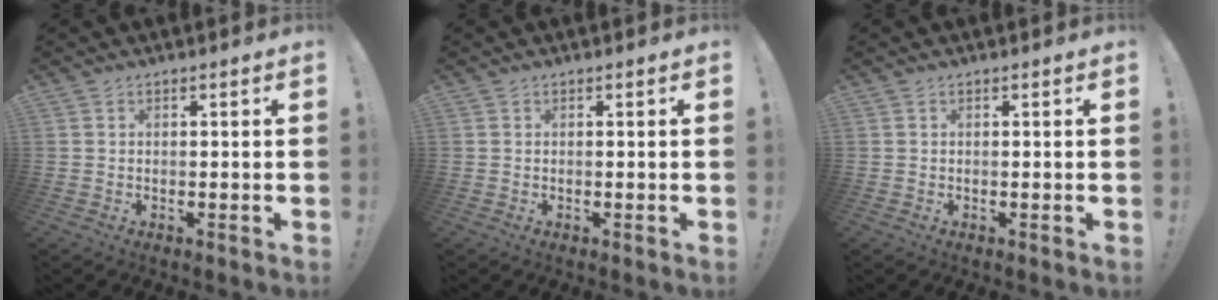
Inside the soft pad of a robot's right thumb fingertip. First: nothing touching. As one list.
[{"total": 0.0}, {"total": 0.0}]